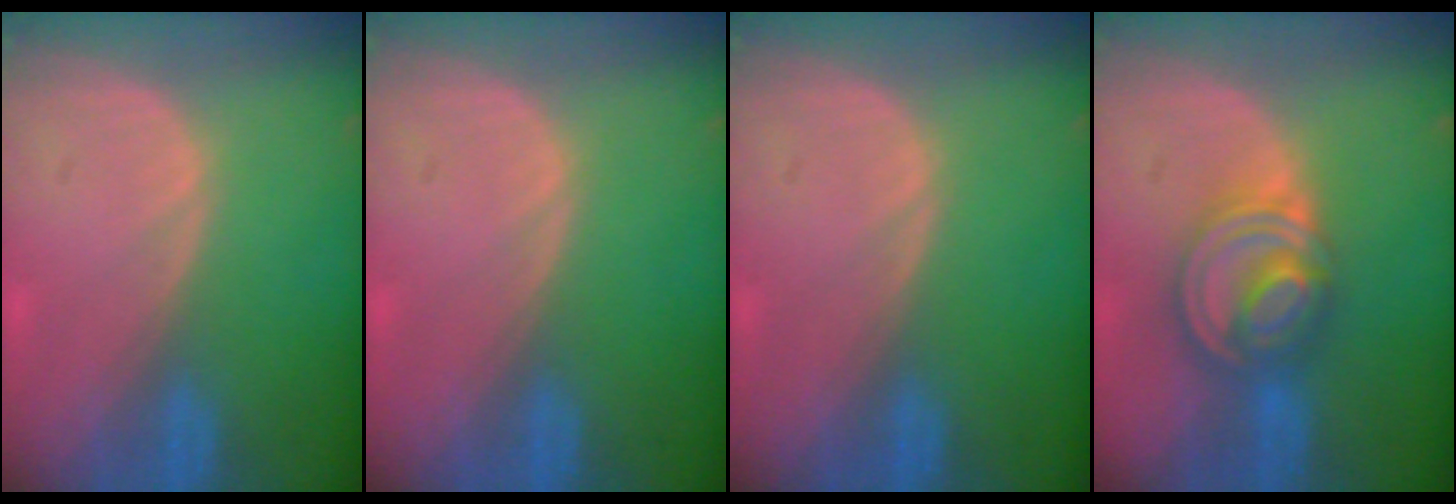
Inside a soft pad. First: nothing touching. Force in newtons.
{"total": 0.0}
{"total": 0.0}
{"total": 8.2, "press": 6.9, "slide": 4.4}